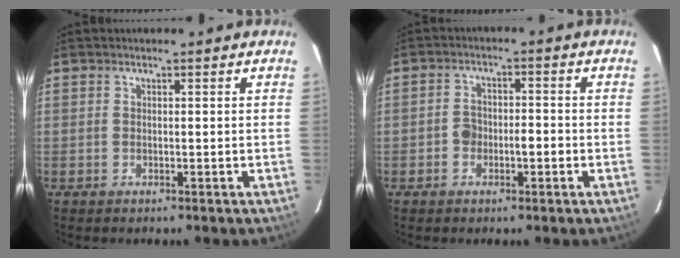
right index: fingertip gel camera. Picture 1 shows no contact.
{"total": 3.8, "force": [-1.1, 2.3, 2.8], "torque": [-0.050, 0.018, -0.017]}